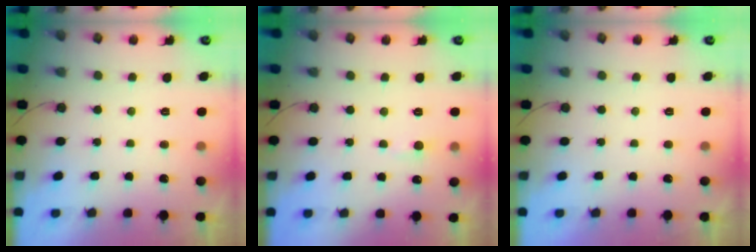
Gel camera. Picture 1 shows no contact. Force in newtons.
{"total": 3.9, "press": 3.9, "slide": 0.6}
{"total": 0.0}